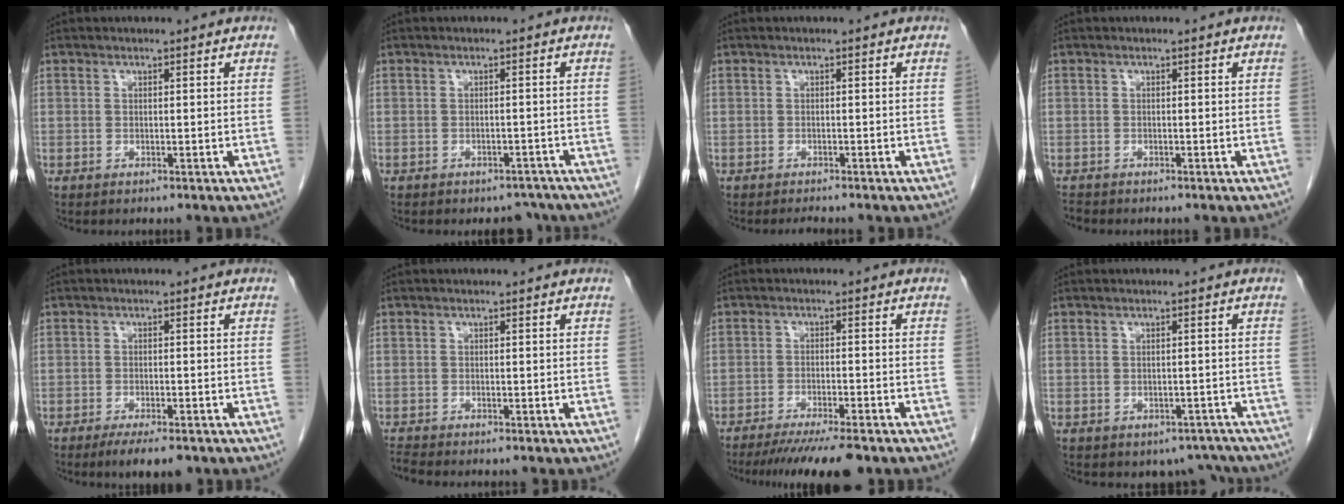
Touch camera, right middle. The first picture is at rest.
{"total": 3.8, "force": [-3.3, 1.8, 0.4], "torque": [0.002, 0.010, -0.040]}
{"total": 1.3, "force": [-1.2, 0.1, 0.3], "torque": [-0.007, -0.004, -0.017]}
{"total": 1.0, "force": [-0.9, 0.1, 0.0], "torque": [-0.007, -0.004, -0.019]}
{"total": 6.3, "force": [-4.5, 1.8, 4.0], "torque": [-0.054, -0.008, -0.066]}
{"total": 1.4, "force": [-1.3, -0.4, 0.0], "torque": [-0.008, -0.008, -0.028]}
{"total": 10.4, "force": [-8.5, 0.7, 6.1], "torque": [-0.080, -0.020, -0.130]}
{"total": 3.9, "force": [-3.2, 2.3, 0.4], "torque": [0.014, 0.013, -0.036]}